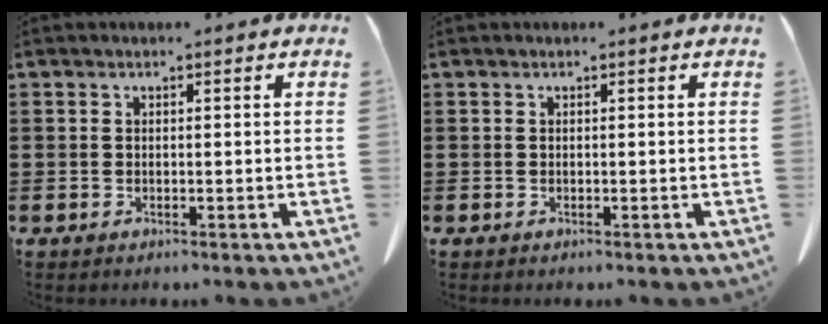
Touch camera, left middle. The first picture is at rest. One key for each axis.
{"total": 0.0}